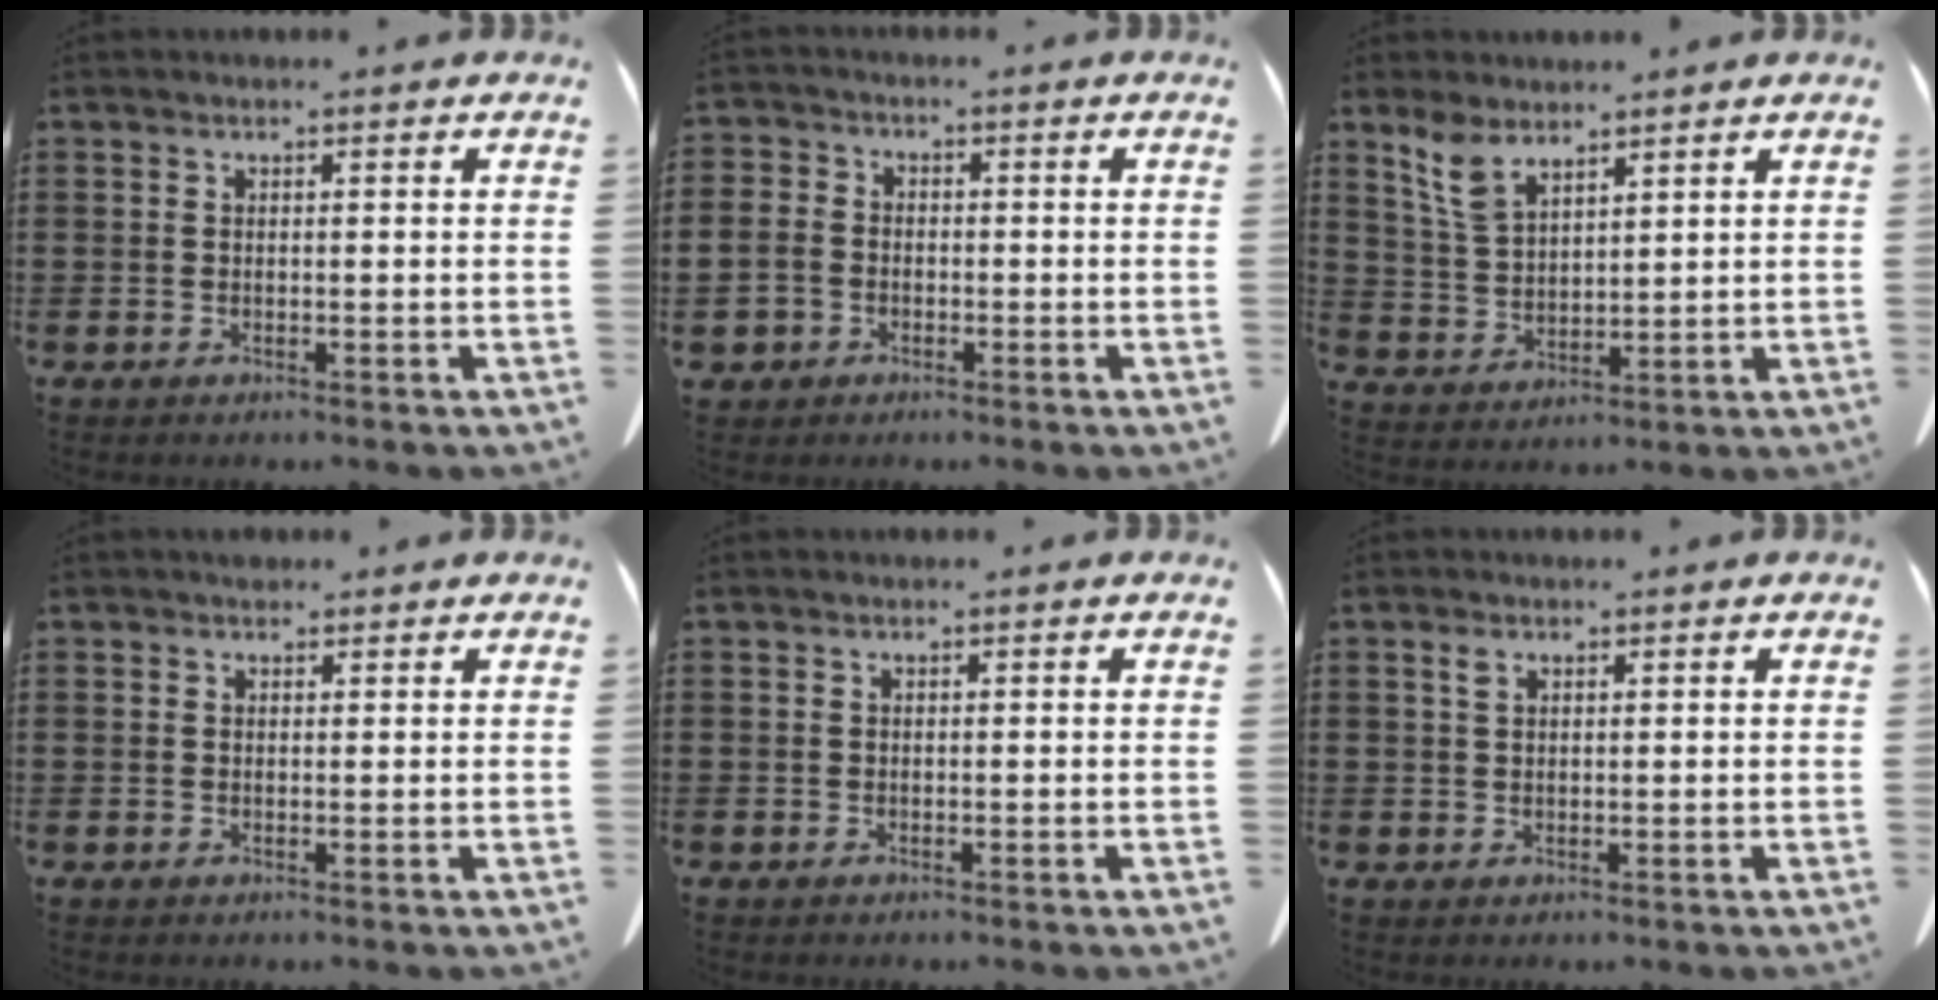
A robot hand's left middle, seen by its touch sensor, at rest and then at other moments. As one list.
[{"total": 3.7, "force": [-1.6, 3.3, 0.8], "torque": [-0.042, 0.003, -0.038]}, {"total": 5.9, "force": [4.3, 2.6, 3.1], "torque": [-0.075, -0.002, 0.083]}, {"total": 1.0, "force": [0.8, 0.5, 0.2], "torque": [-0.005, 0.002, 0.016]}, {"total": 0.0}, {"total": 1.5, "force": [0.8, 0.9, 0.9], "torque": [-0.014, -0.002, 0.015]}]